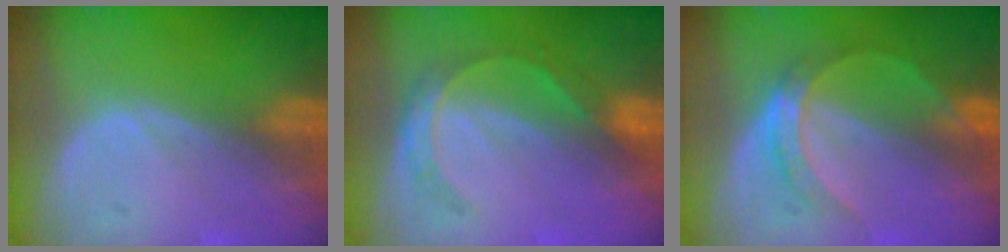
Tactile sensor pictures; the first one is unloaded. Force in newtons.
{"total": 4.5, "press": 4.4, "slide": 0.7}
{"total": 5.0, "press": 4.8, "slide": 1.5}